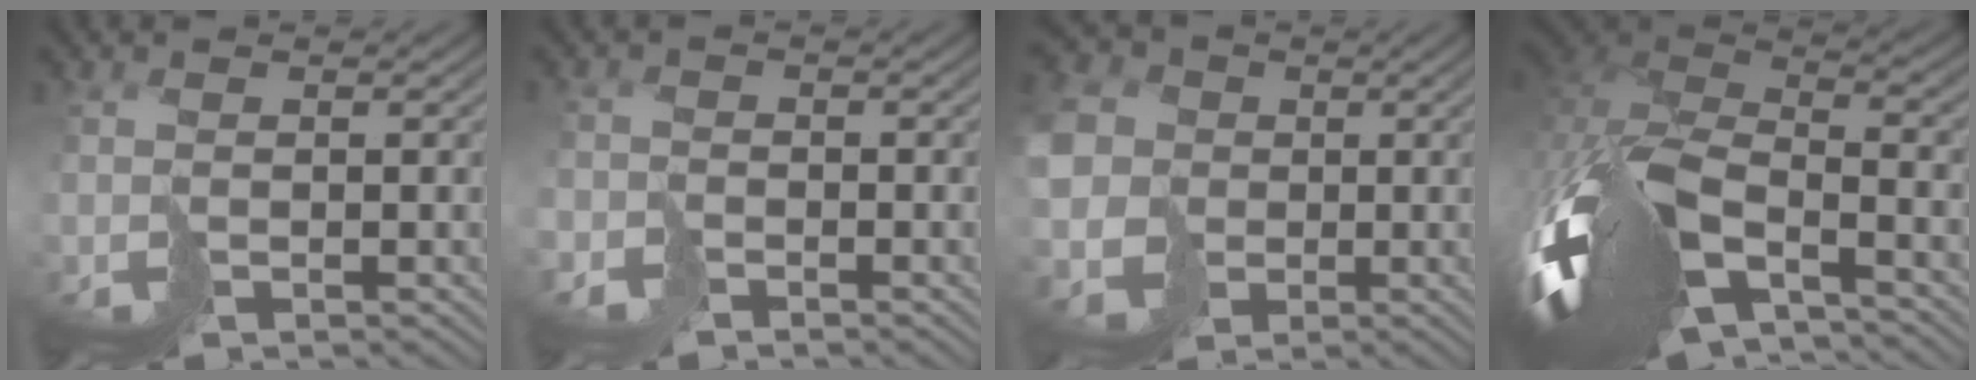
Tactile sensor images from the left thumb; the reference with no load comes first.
{"total": 2.3, "force": [-2.1, 1.1, 0.3], "torque": [-0.004, -0.008, -0.046]}
{"total": 9.8, "force": [0.2, 8.7, 4.5], "torque": [-0.146, -0.007, 0.004]}
{"total": 14.8, "force": [-5.8, 7.1, 11.7], "torque": [-0.284, -0.028, -0.088]}